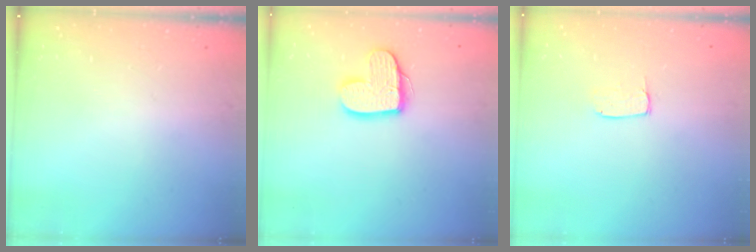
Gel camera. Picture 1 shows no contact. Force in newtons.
{"total": 11.5, "press": 11.5, "slide": 0.6}
{"total": 4.9, "press": 4.8, "slide": 0.4}